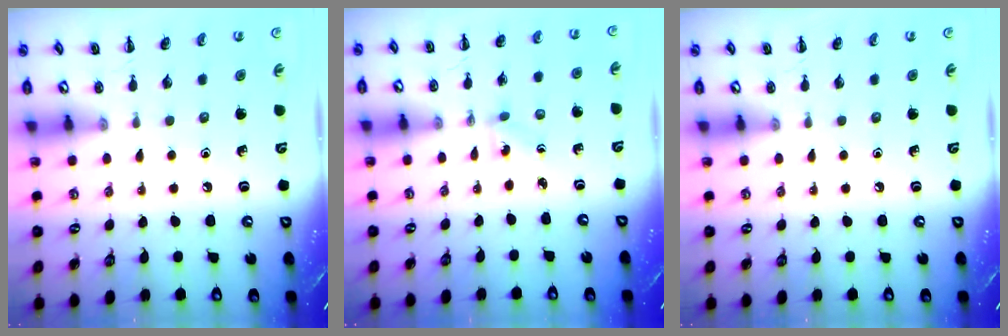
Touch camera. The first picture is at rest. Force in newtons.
{"total": 1.2, "press": 1.1, "slide": 0.5}
{"total": 0.0}